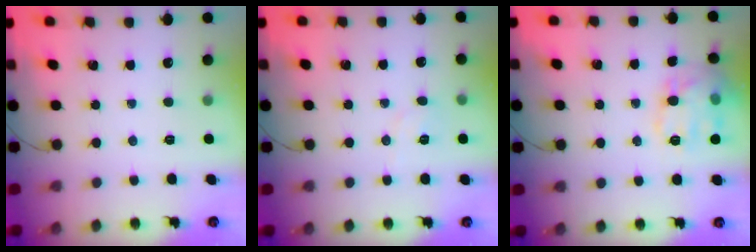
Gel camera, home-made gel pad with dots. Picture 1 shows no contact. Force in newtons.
{"total": 4.0, "press": 3.8, "slide": 1.4}
{"total": 15.1, "press": 15.0, "slide": 0.8}